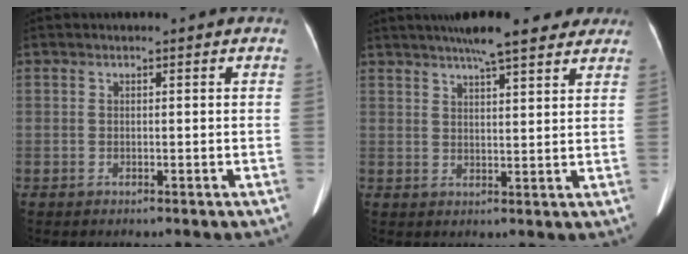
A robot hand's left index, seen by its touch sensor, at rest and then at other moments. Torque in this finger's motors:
{"motor_torque": [0.95, -1.19, 0.48, 0.10]}